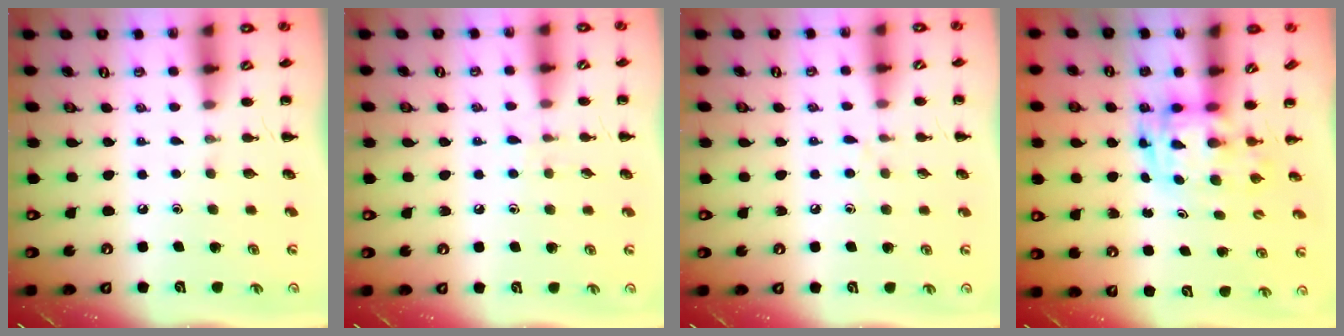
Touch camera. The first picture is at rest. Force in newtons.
{"total": 5.2, "press": 4.8, "slide": 2.2}
{"total": 5.5, "press": 5.1, "slide": 2.2}
{"total": 2.9, "press": 2.9, "slide": 0.6}